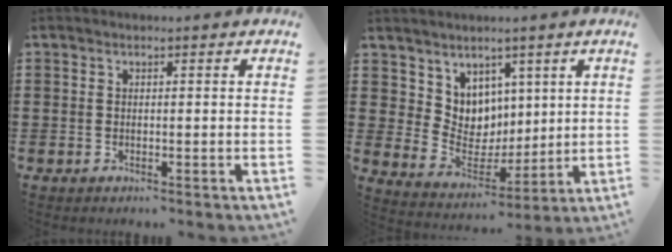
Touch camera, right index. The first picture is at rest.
{"total": 6.6, "force": [4.2, 5.2, -0.2], "torque": [-0.033, -0.035, 0.082]}